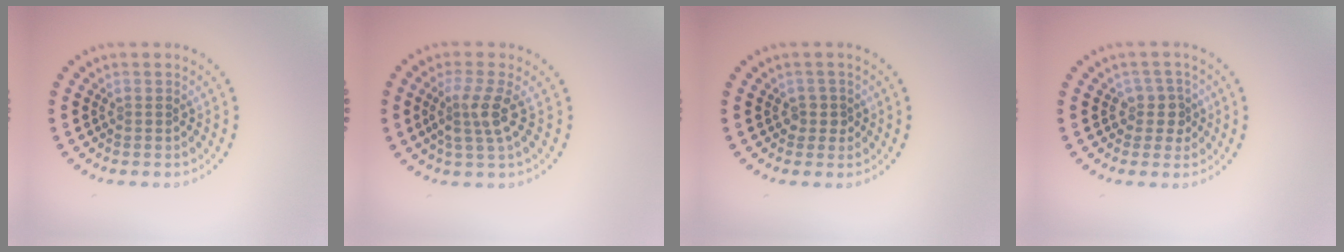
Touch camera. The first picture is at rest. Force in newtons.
{"total": 2.8, "press": 2.2, "slide": 1.8}
{"total": 1.3, "press": 1.1, "slide": 0.7}
{"total": 2.1, "press": 1.7, "slide": 1.1}